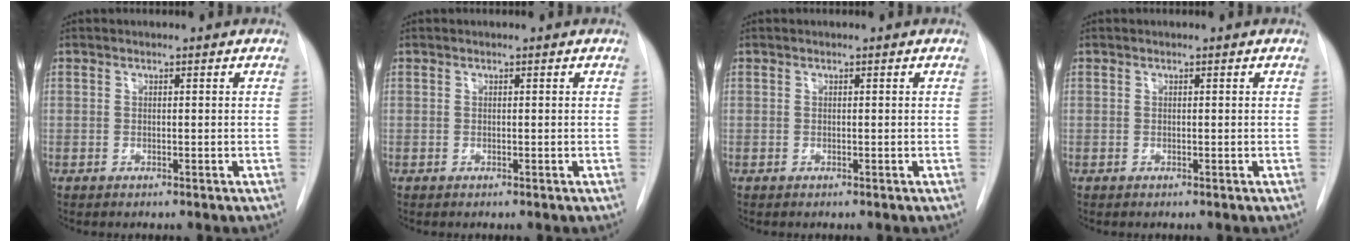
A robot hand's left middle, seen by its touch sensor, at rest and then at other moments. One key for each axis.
{"total": 0.0}
{"total": 0.0}
{"total": 0.0}